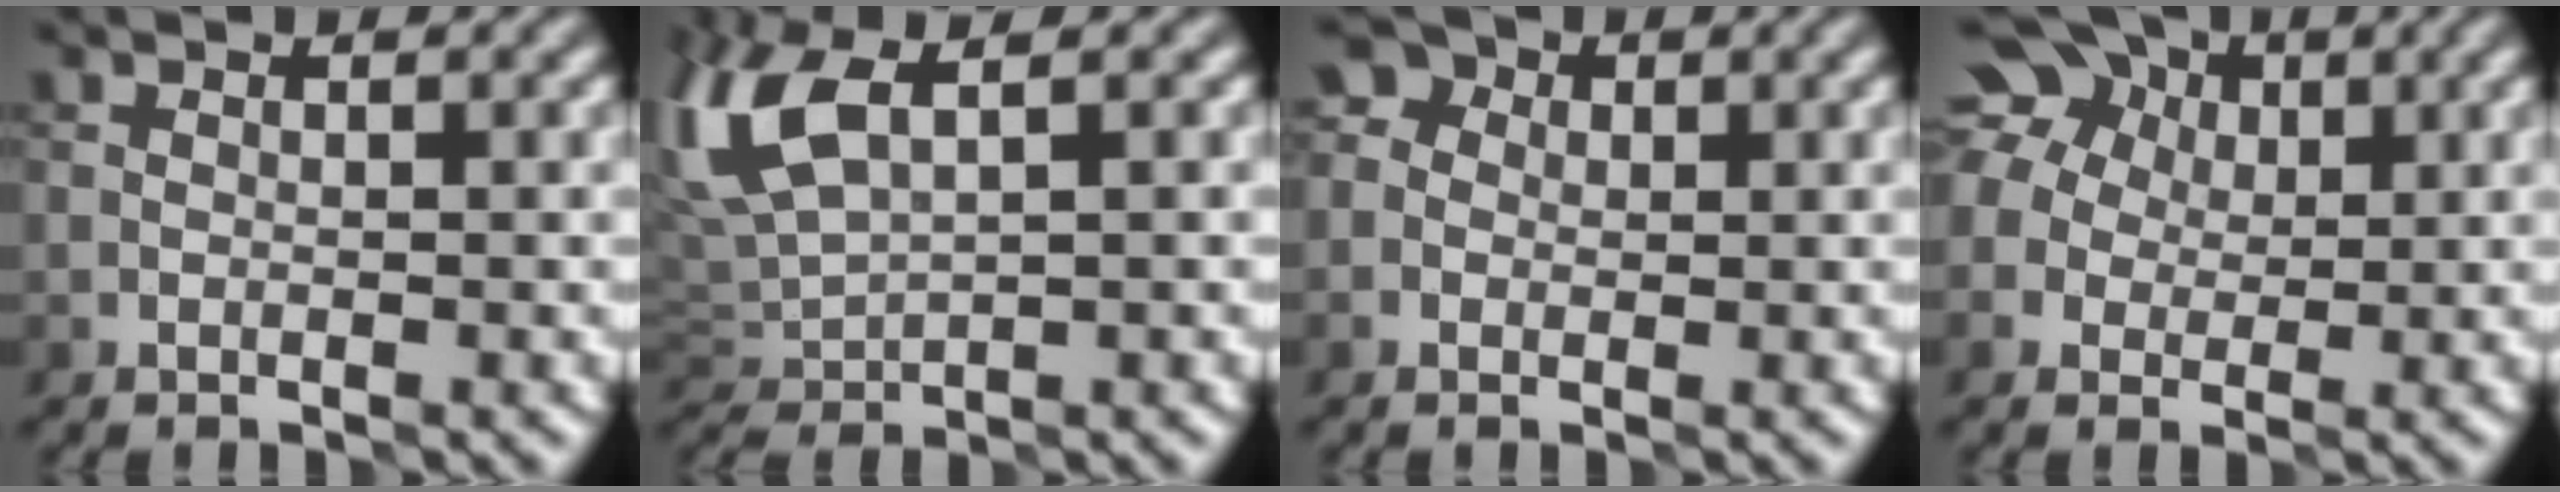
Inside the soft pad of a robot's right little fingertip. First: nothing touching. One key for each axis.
{"total": 5.7, "fx": 2.2, "fy": 2.1, "fz": 4.8, "tx": -0.122, "ty": 0.022, "tz": 0.046}
{"total": 2.6, "fx": 0.7, "fy": 2.4, "fz": 0.8, "tx": 0.004, "ty": 0.013, "tz": -0.010}
{"total": 10.8, "fx": 4.4, "fy": 8.5, "fz": 4.9, "tx": -0.109, "ty": 0.042, "tz": 0.060}